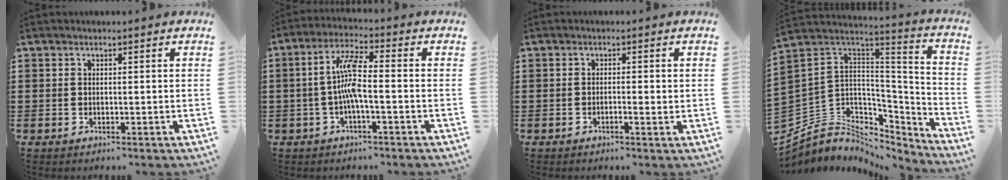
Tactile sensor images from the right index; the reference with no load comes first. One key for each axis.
{"total": 6.7, "fx": -1.0, "fy": 1.3, "fz": 6.5, "tx": -0.139, "ty": -0.001, "tz": -0.027}
{"total": 1.2, "fx": -0.4, "fy": 0.2, "fz": 1.1, "tx": -0.021, "ty": 0.000, "tz": -0.007}
{"total": 6.4, "fx": -1.2, "fy": 6.1, "fz": 1.4, "tx": -0.068, "ty": -0.025, "tz": -0.017}